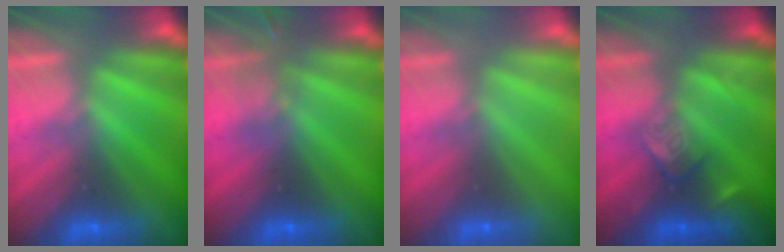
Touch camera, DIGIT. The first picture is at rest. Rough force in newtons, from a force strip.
{"total": 2.7}
{"total": 2.9}
{"total": 2.4}